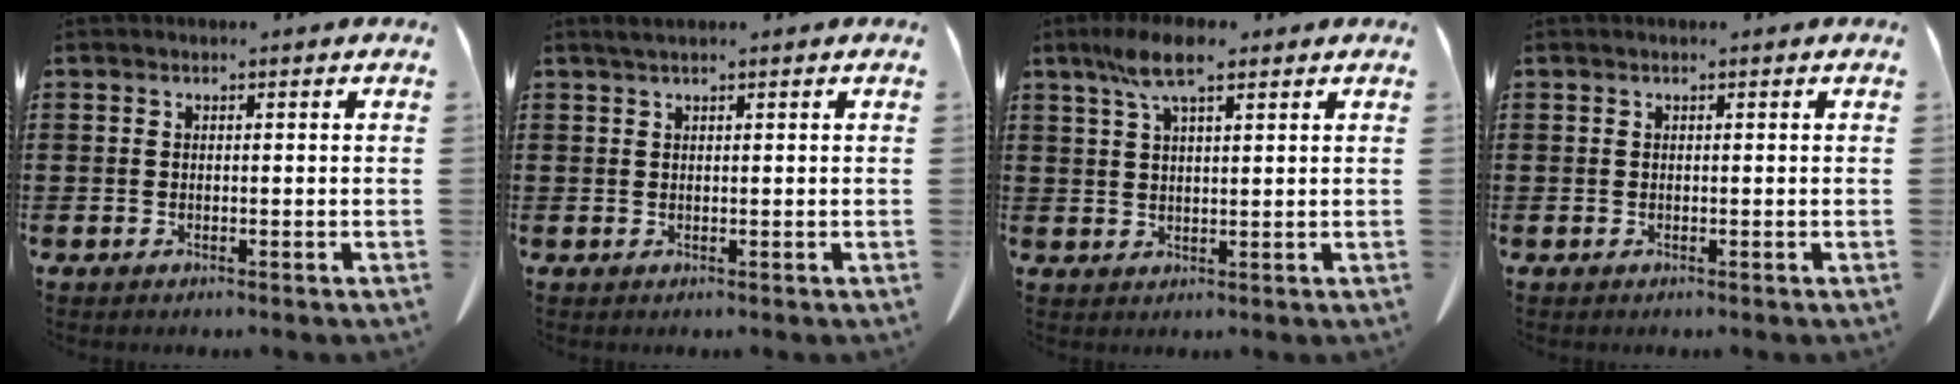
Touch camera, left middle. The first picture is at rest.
{"total": 1.1, "force": [0.8, 0.0, 0.8], "torque": [-0.018, -0.002, 0.015]}
{"total": 7.0, "force": [4.1, 1.6, 5.4], "torque": [-0.114, 0.003, 0.074]}
{"total": 0.0}